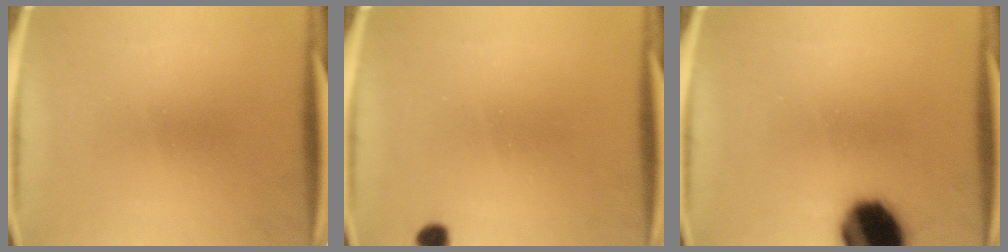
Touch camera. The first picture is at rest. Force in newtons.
{"total": 1.8}
{"total": 18.4}